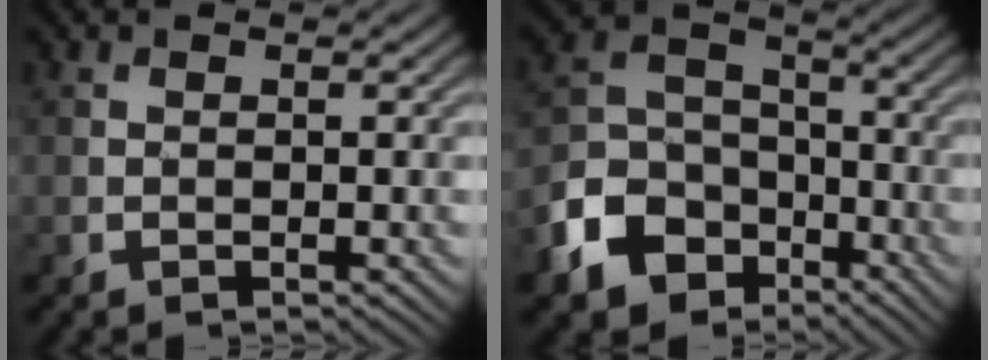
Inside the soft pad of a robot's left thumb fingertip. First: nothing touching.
{"total": 11.6, "force": [-6.3, 8.4, 5.1], "torque": [-0.137, -0.027, -0.128]}